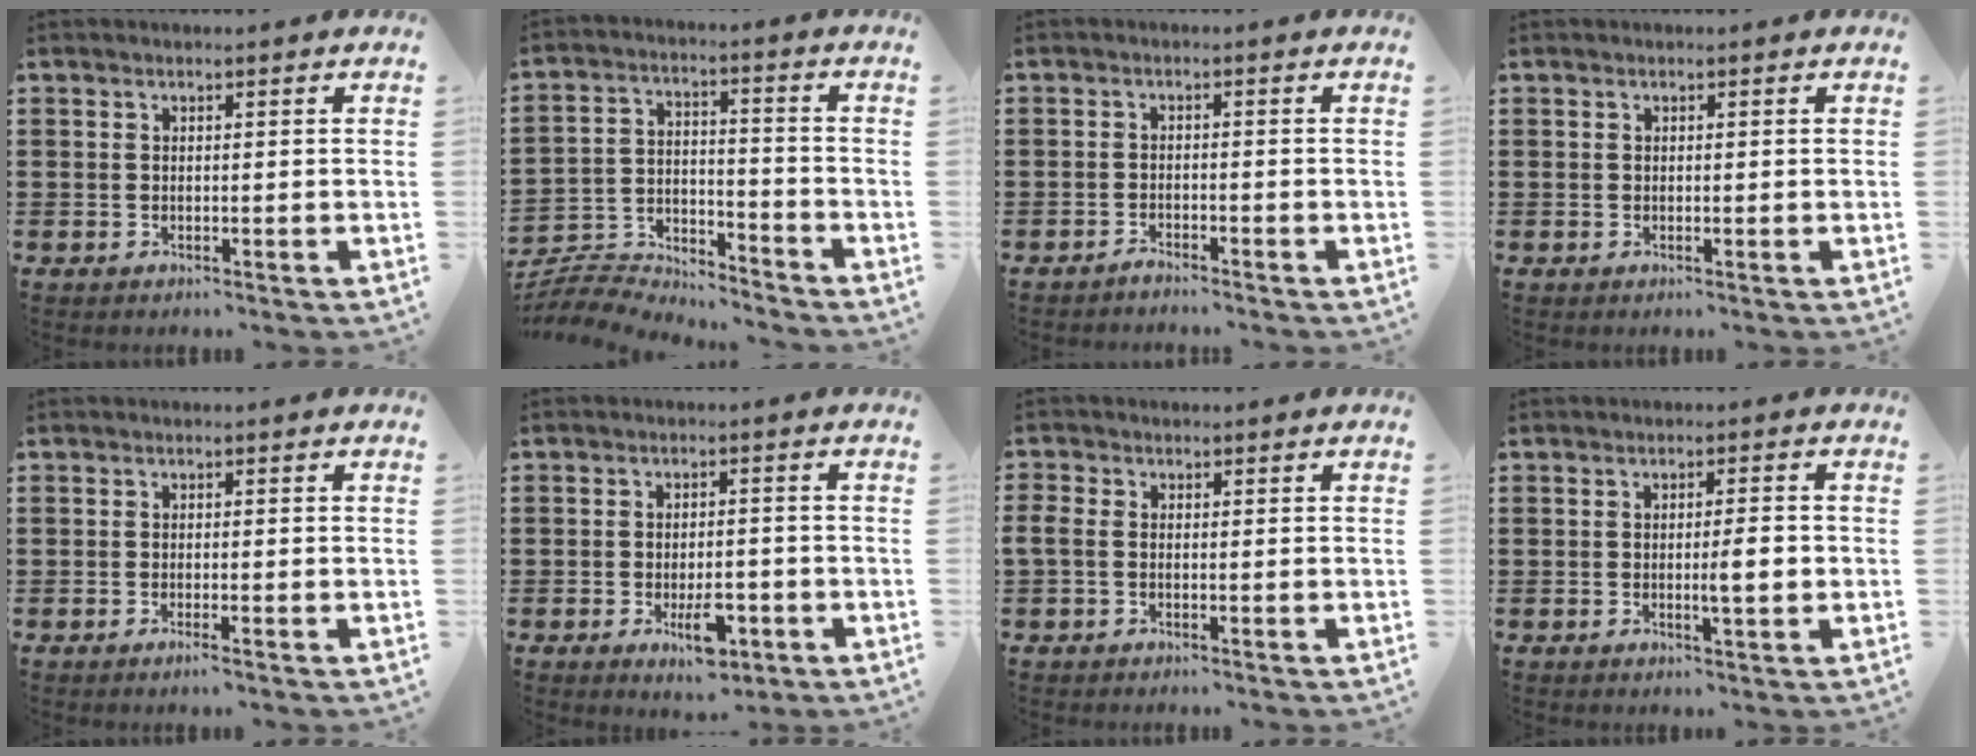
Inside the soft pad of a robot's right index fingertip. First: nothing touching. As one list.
[{"total": 6.5, "force": [-6.3, 1.0, 0.9], "torque": [-0.038, 0.000, -0.133]}, {"total": 1.6, "force": [-1.5, 0.0, 0.1], "torque": [-0.005, 0.001, -0.031]}, {"total": 0.0}, {"total": 1.0, "force": [-0.6, 0.0, 0.8], "torque": [-0.013, -0.004, -0.011]}, {"total": 5.7, "force": [-2.3, 2.4, 4.6], "torque": [-0.077, 0.004, -0.038]}, {"total": 1.4, "force": [-0.5, 0.8, 1.0], "torque": [-0.037, -0.005, -0.015]}, {"total": 4.0, "force": [-0.4, 0.5, 3.9], "torque": [-0.059, -0.007, -0.010]}]